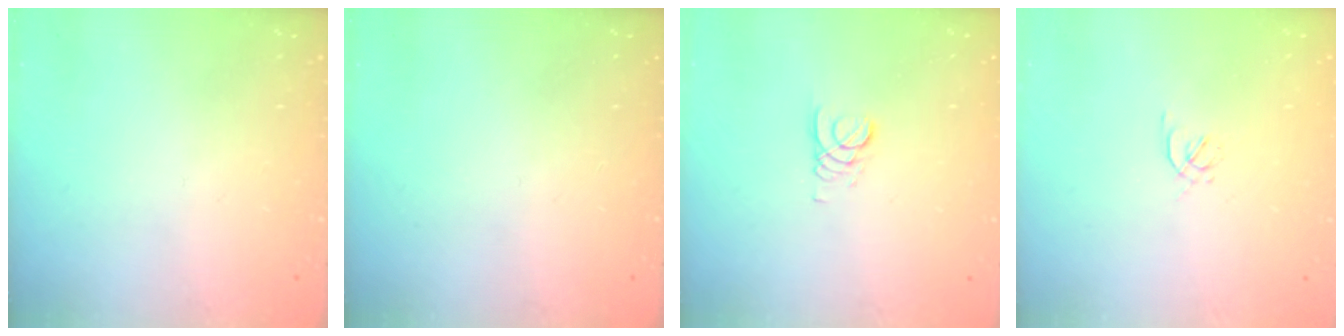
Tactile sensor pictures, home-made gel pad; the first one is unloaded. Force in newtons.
{"total": 0.0}
{"total": 2.2, "press": 2.2, "slide": 0.3}
{"total": 1.6, "press": 1.6, "slide": 0.4}